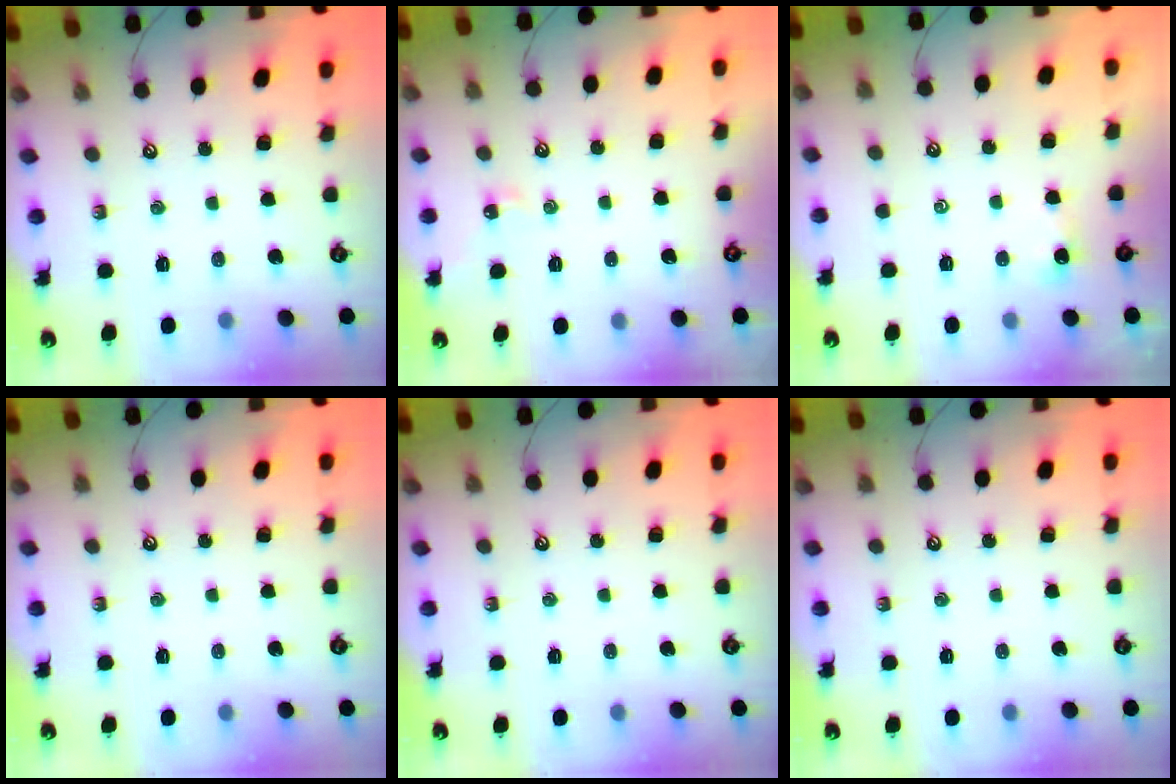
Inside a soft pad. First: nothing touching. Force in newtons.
{"total": 2.8, "press": 2.7, "slide": 0.6}
{"total": 1.4, "press": 1.3, "slide": 0.3}
{"total": 0.0}
{"total": 0.0}
{"total": 0.0}